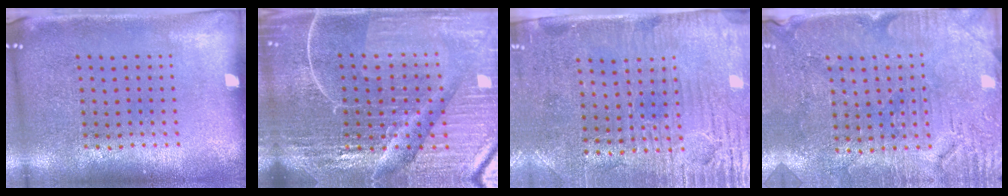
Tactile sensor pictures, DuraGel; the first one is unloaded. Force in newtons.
{"total": 6.9, "press": 6.1, "slide": 3.4}
{"total": 3.4, "press": 3.1, "slide": 1.5}
{"total": 3.0, "press": 2.9, "slide": 0.6}